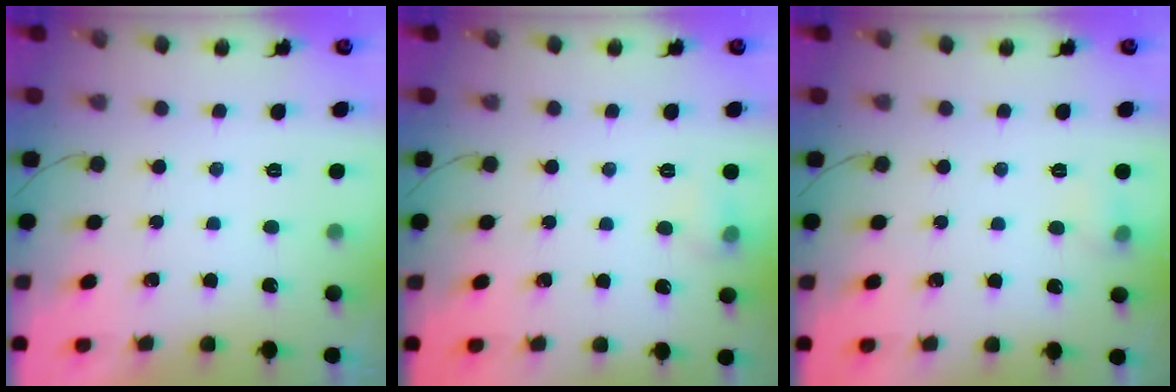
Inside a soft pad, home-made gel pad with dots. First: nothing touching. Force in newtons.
{"total": 5.5, "press": 4.9, "slide": 2.4}
{"total": 5.5, "press": 5.2, "slide": 1.6}